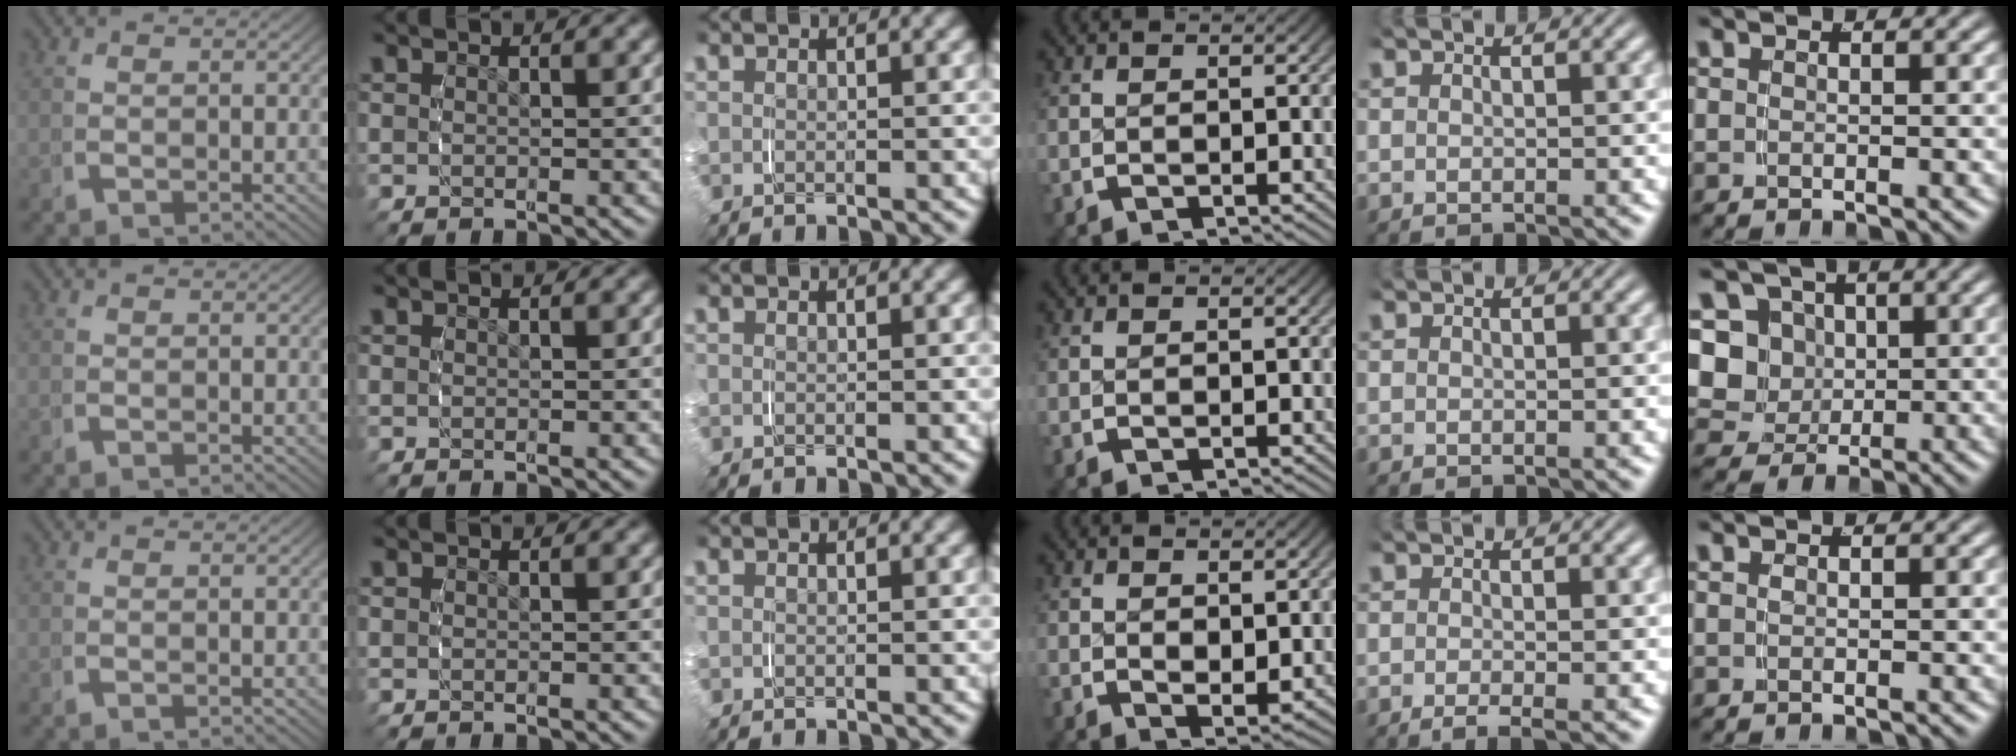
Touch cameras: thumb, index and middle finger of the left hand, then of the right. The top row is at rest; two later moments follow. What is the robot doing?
{"motion": "grasp_and_lifting", "object": "toothpaste"}